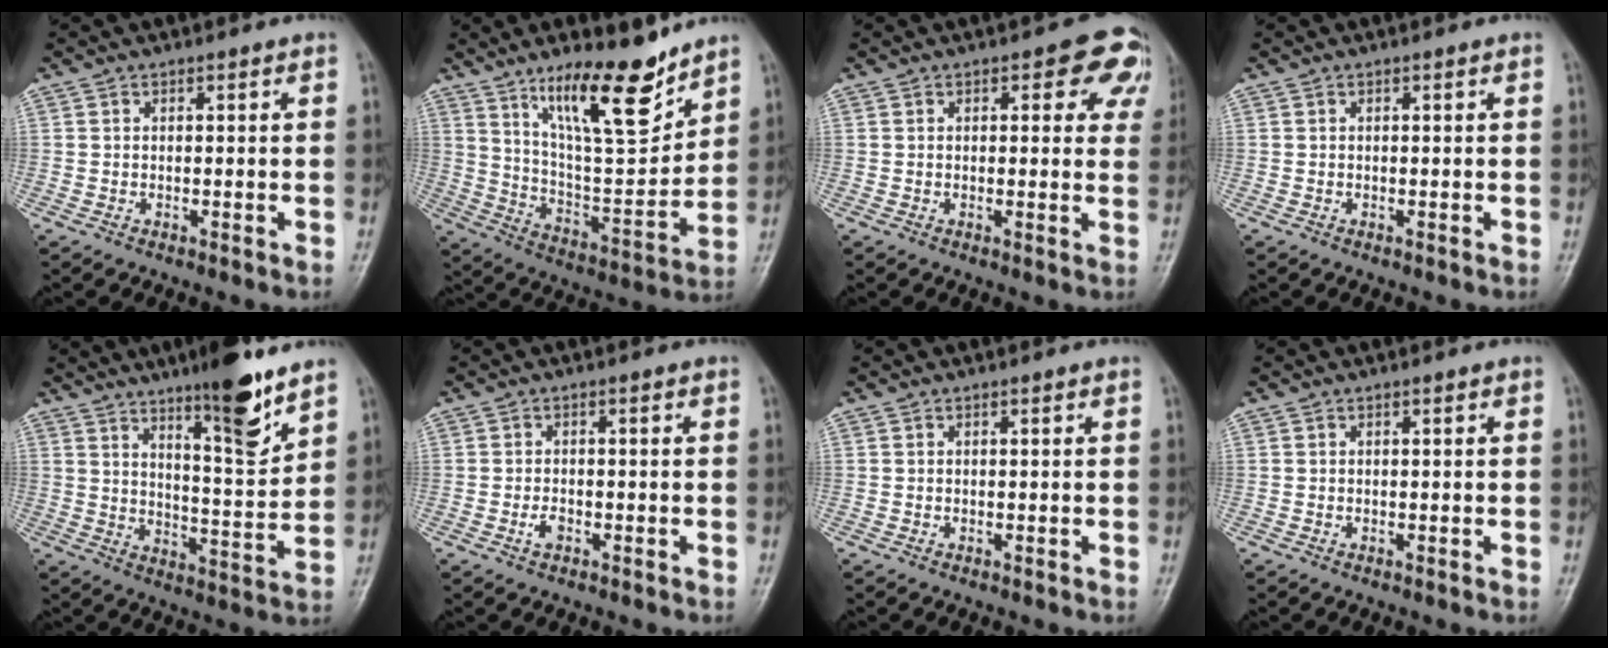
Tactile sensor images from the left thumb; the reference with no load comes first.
{"total": 17.2, "force": [11.8, 4.7, 11.6], "torque": [-0.159, -0.082, 0.210]}
{"total": 7.3, "force": [3.3, 3.9, 5.3], "torque": [-0.010, -0.003, 0.026]}
{"total": 0.0}
{"total": 13.3, "force": [9.1, 2.5, 9.4], "torque": [-0.124, -0.066, 0.145]}
{"total": 1.9, "force": [-0.9, 1.1, 1.3], "torque": [-0.026, 0.005, -0.018]}
{"total": 0.0}
{"total": 0.0}